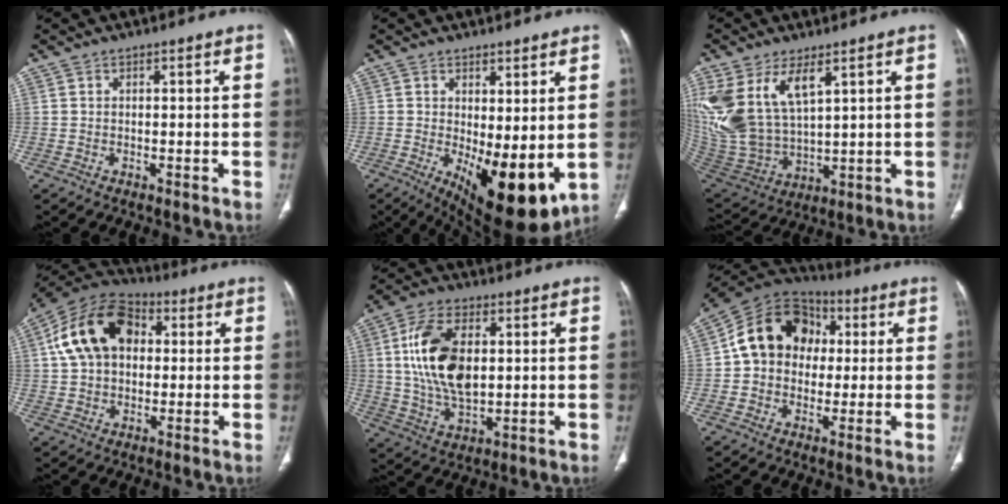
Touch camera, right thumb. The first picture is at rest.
{"total": 12.8, "force": [-1.1, 5.2, 11.7], "torque": [-0.162, -0.027, 0.002]}
{"total": 17.2, "force": [7.4, 8.8, 12.8], "torque": [-0.270, -0.026, 0.167]}
{"total": 16.4, "force": [3.3, 11.4, 11.3], "torque": [-0.186, 0.027, 0.049]}
{"total": 15.7, "force": [2.5, 8.8, 12.8], "torque": [-0.240, -0.004, 0.052]}
{"total": 15.6, "force": [2.1, 12.6, 9.0], "torque": [-0.119, 0.033, 0.025]}